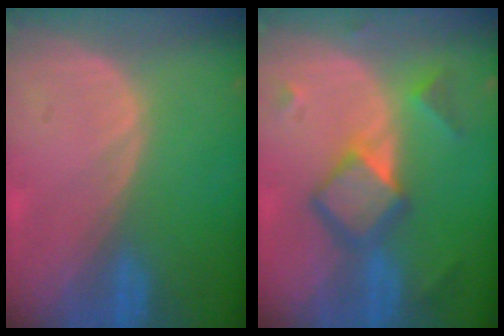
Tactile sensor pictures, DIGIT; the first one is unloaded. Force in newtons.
{"total": 6.8, "press": 6.8, "slide": 0.5}